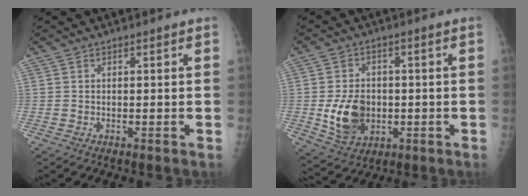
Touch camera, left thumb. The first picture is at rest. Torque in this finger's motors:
{"motor_torque": [0.57, -0.18, 0.93, 0.05, 0.07]}